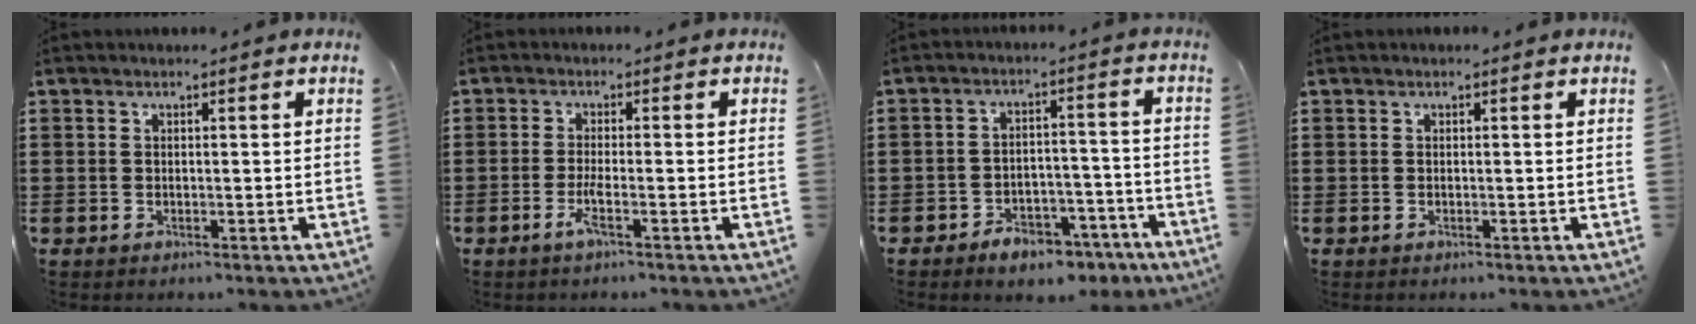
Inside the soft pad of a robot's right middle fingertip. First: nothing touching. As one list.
[{"total": 2.7, "force": [-1.3, 0.0, 2.3], "torque": [-0.048, -0.007, -0.027]}, {"total": 5.0, "force": [-4.4, 1.8, 1.6], "torque": [-0.021, 0.021, -0.082]}, {"total": 0.0}]